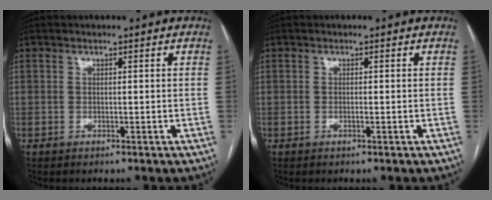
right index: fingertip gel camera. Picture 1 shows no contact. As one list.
[{"total": 0.5, "force": [-0.2, 0.0, 0.5], "torque": [-0.009, 0.001, -0.002]}]